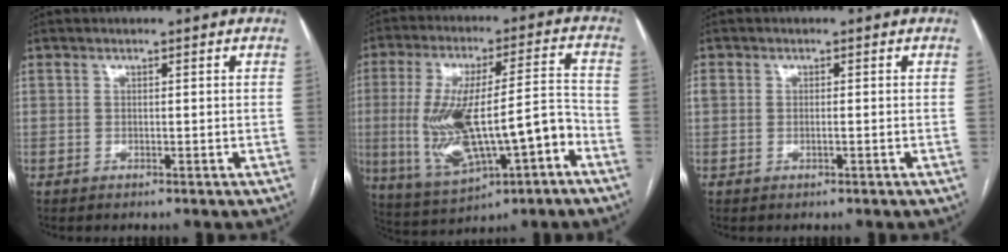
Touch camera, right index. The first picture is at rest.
{"total": 17.6, "force": [-4.4, 4.4, 16.4], "torque": [-0.312, 0.015, -0.054]}
{"total": 1.8, "force": [0.0, 1.2, 1.4], "torque": [-0.041, 0.010, 0.005]}